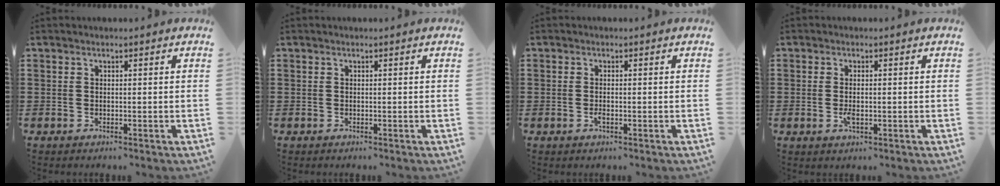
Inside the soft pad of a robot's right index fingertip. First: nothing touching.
{"total": 0.0}
{"total": 1.1, "force": [-0.5, 0.2, 1.0], "torque": [-0.027, -0.009, -0.010]}
{"total": 2.2, "force": [-0.4, 0.7, 2.0], "torque": [-0.046, -0.006, -0.009]}